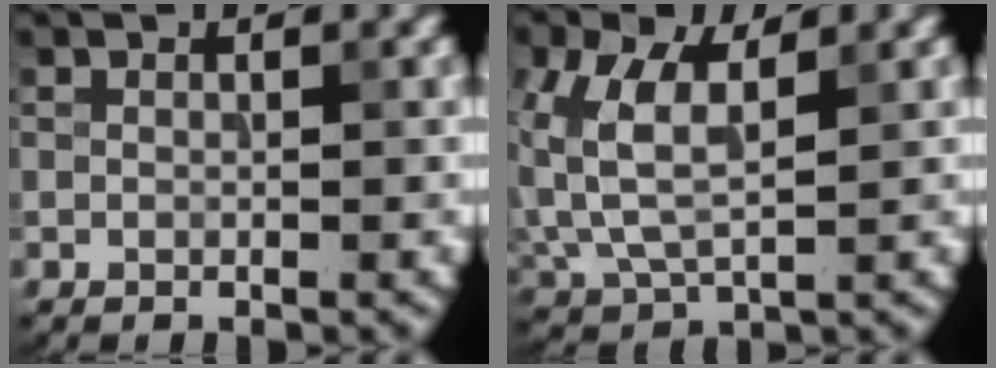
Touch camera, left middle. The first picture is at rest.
{"total": 5.8, "force": [1.3, 3.3, 4.7], "torque": [-0.117, 0.005, 0.028]}